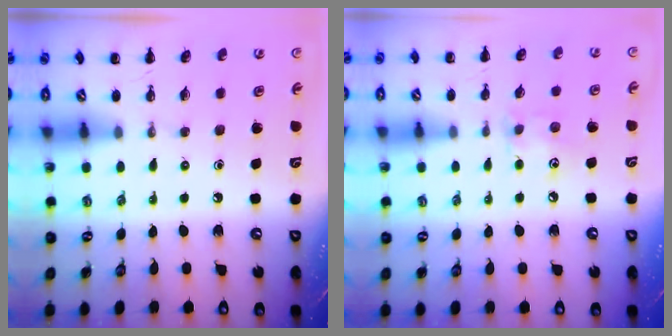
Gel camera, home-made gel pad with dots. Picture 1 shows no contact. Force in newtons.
{"total": 6.3, "press": 6.2, "slide": 1.1}